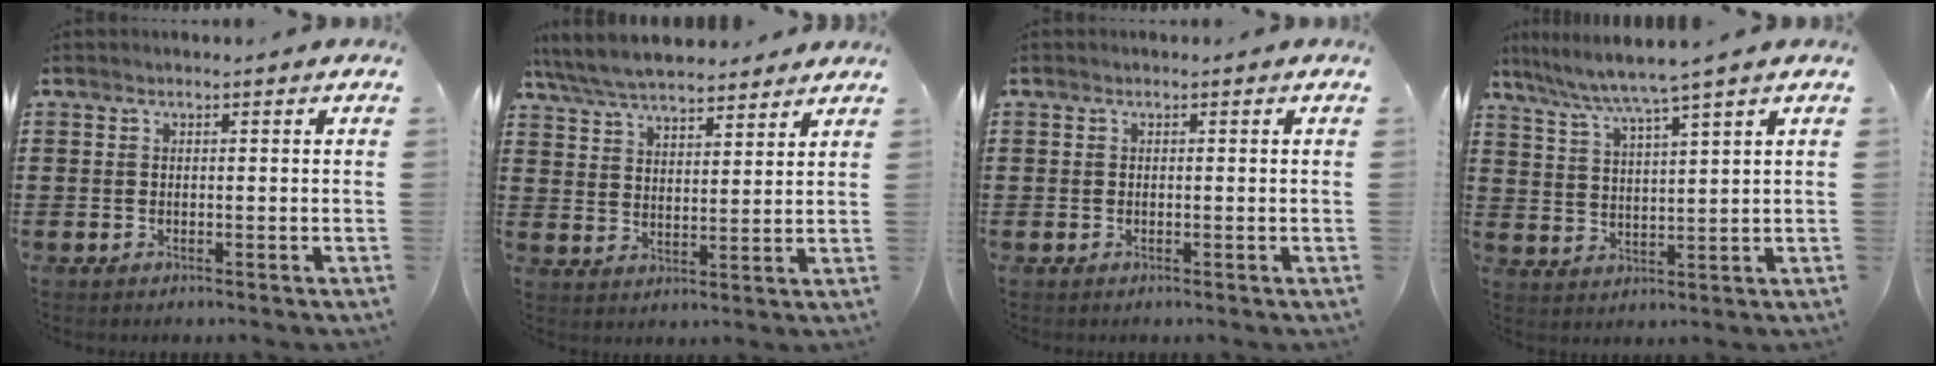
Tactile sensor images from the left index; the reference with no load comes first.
{"total": 6.8, "force": [6.3, 1.4, 2.0], "torque": [-0.064, -0.019, 0.116]}
{"total": 0.0}
{"total": 5.2, "force": [4.3, -0.9, 2.6], "torque": [-0.068, -0.025, 0.071]}